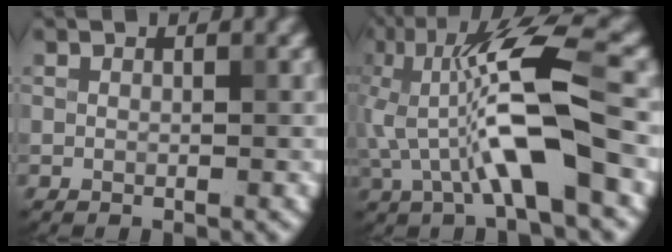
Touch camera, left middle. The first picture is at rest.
{"total": 8.7, "force": [-1.5, 2.0, 8.3], "torque": [-0.155, 0.018, -0.029]}